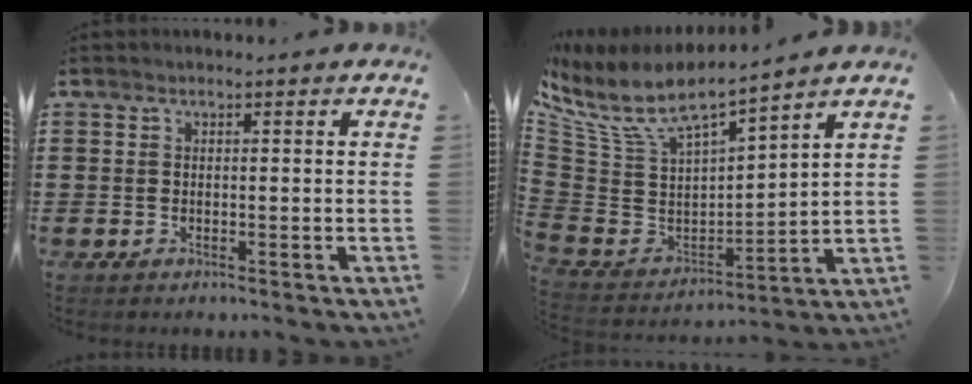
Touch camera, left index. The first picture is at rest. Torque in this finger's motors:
{"motor_torque": [2.14, 0.00, 0.84, 0.21]}